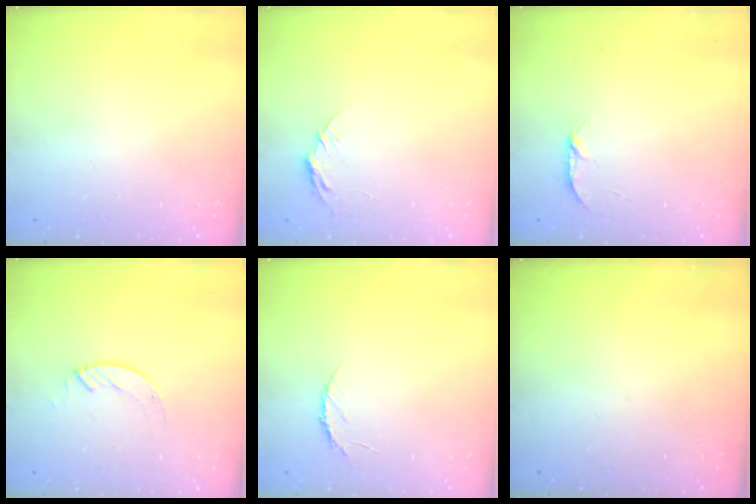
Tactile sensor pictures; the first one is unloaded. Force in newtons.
{"total": 6.5, "press": 6.5, "slide": 0.6}
{"total": 3.1, "press": 3.0, "slide": 0.4}
{"total": 2.1, "press": 2.1, "slide": 0.2}
{"total": 4.7, "press": 4.6, "slide": 0.4}
{"total": 0.0}